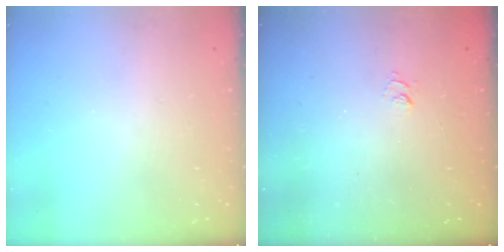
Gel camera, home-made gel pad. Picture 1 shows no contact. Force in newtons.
{"total": 1.9, "press": 1.5, "slide": 1.3}